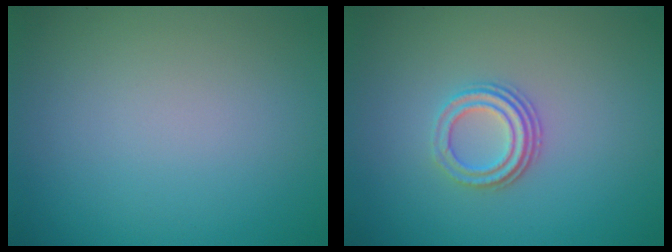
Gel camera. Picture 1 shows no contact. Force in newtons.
{"total": 3.0, "press": 2.3, "slide": 1.9}